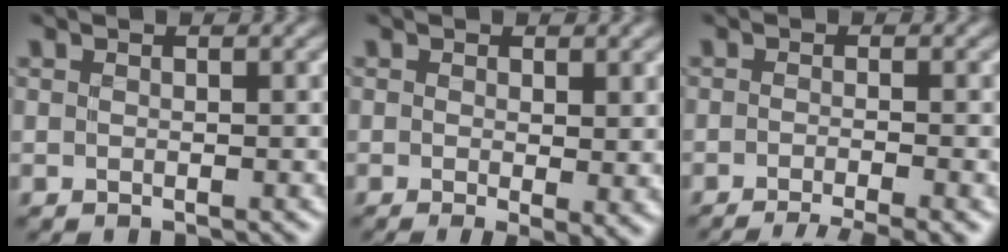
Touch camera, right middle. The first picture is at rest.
{"total": 2.6, "force": [0.3, 0.6, 2.5], "torque": [-0.032, -0.012, 0.008]}
{"total": 5.1, "force": [-2.5, 1.5, 4.2], "torque": [-0.033, -0.009, -0.041]}